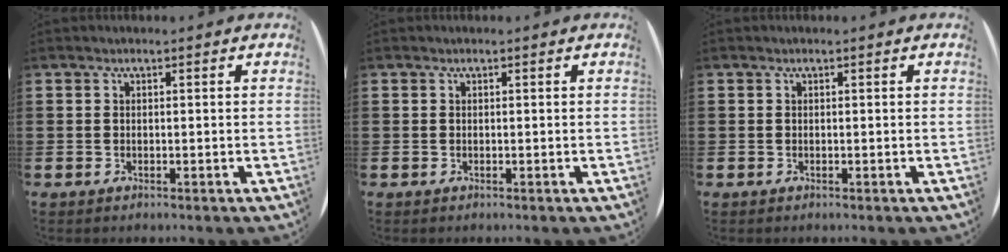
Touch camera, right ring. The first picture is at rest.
{"total": 0.0}
{"total": 0.0}